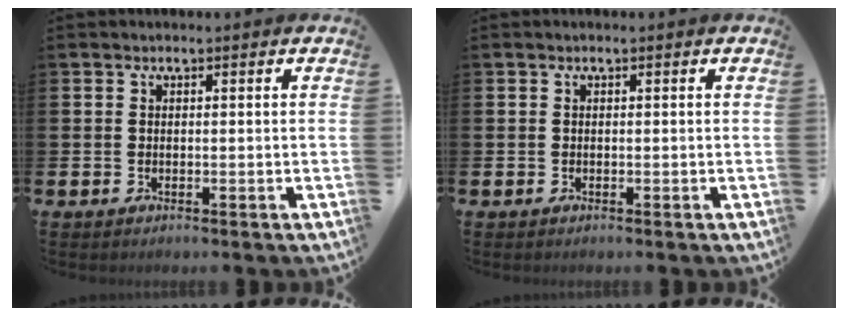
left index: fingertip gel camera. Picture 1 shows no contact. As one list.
[{"total": 0.0}]